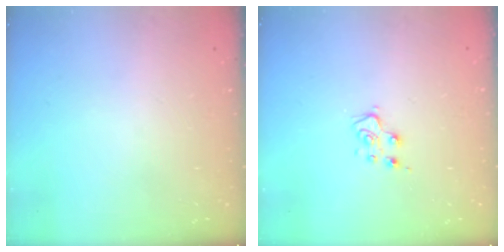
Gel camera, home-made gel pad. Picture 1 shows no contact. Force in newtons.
{"total": 6.2, "press": 6.1, "slide": 0.8}